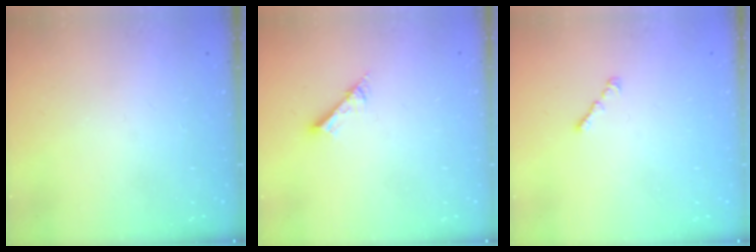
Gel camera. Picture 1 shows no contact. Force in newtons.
{"total": 7.9, "press": 7.8, "slide": 0.8}
{"total": 1.0, "press": 0.9, "slide": 0.5}